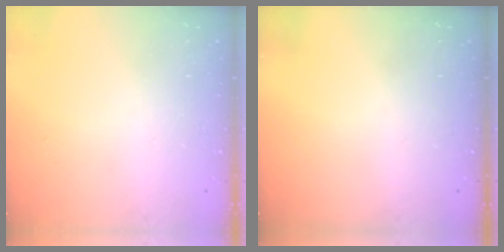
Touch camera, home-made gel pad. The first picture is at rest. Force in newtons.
{"total": 0.0}